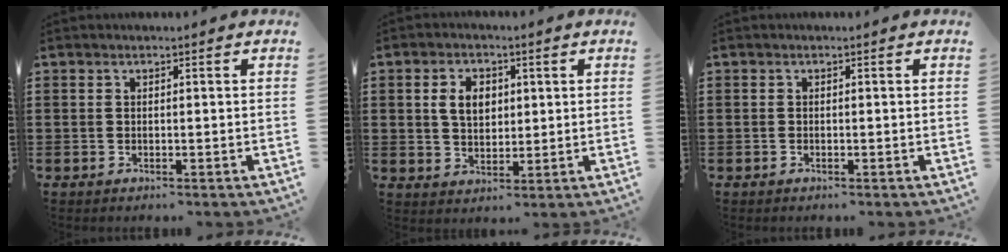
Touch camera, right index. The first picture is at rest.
{"total": 4.9, "force": [1.1, 3.3, 3.4], "torque": [-0.068, 0.010, 0.015]}
{"total": 0.0}